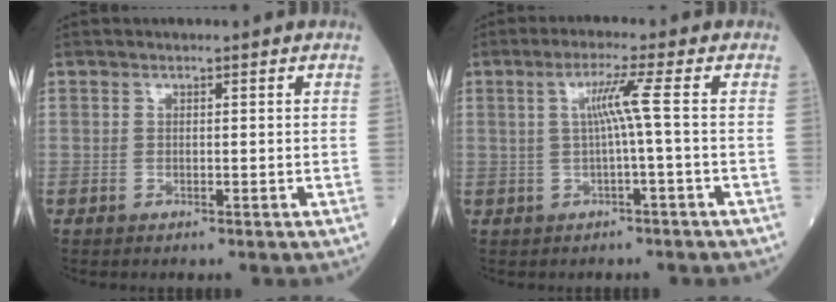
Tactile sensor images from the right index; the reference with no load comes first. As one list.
[{"total": 4.1, "force": [0.1, -1.3, 3.9], "torque": [-0.076, 0.005, 0.004]}]